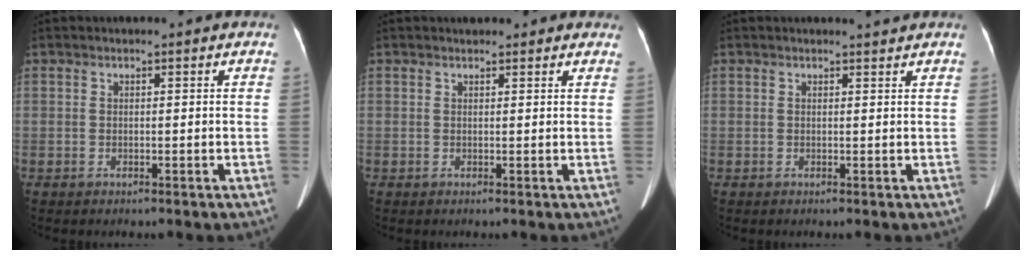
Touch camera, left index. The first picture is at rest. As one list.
[{"total": 2.6, "force": [2.2, 1.3, 0.6], "torque": [0.001, 0.021, 0.023]}, {"total": 1.3, "force": [1.2, -0.4, 0.2], "torque": [-0.010, -0.006, 0.019]}]